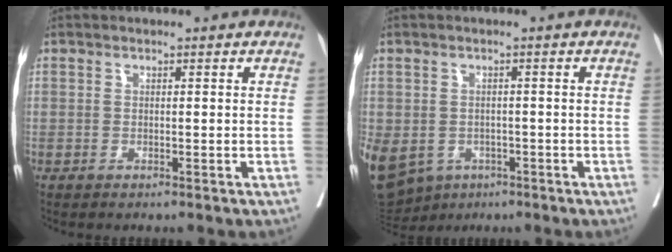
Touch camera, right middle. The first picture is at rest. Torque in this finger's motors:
{"motor_torque": [1.33, -0.42, 1.05, 0.21]}